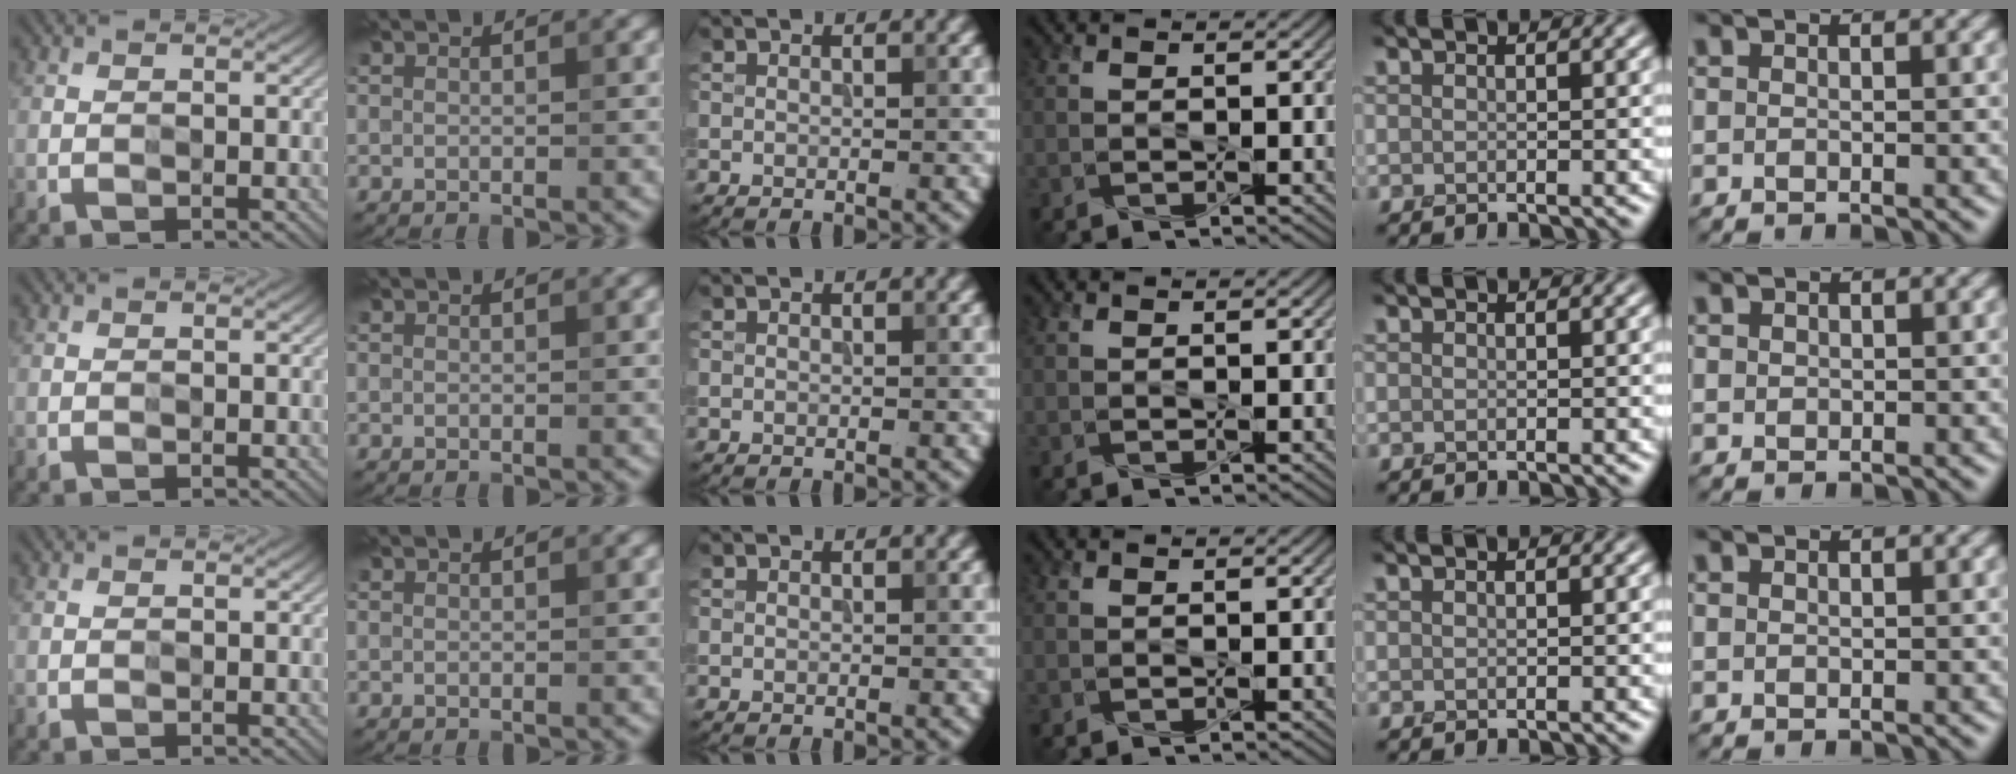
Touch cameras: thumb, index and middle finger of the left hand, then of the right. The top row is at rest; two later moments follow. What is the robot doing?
{"motion": "press", "object": "memory foam"}